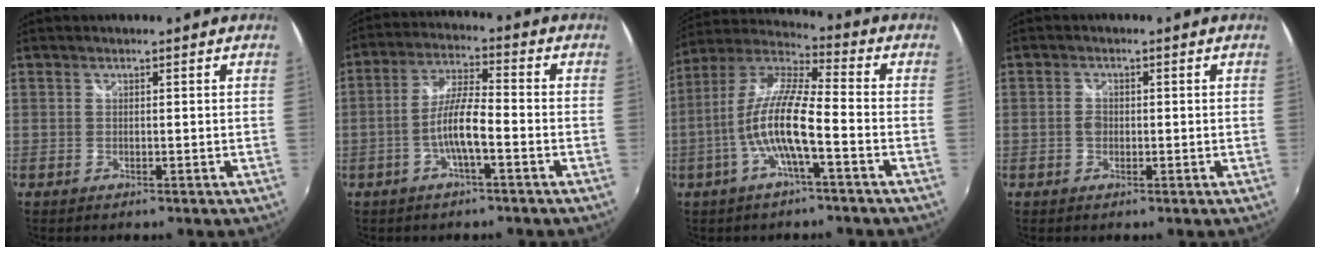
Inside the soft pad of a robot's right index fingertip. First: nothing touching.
{"total": 7.4, "force": [-2.9, 1.0, 6.7], "torque": [-0.137, 0.006, -0.052]}
{"total": 12.4, "force": [-3.9, 1.9, 11.7], "torque": [-0.229, 0.002, -0.077]}
{"total": 1.8, "force": [-0.3, 1.4, 1.2], "torque": [-0.024, 0.002, -0.008]}